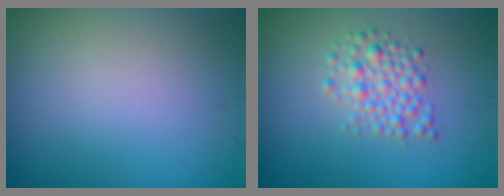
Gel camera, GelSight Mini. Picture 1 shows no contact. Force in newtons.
{"total": 2.7, "press": 2.7, "slide": 0.1}